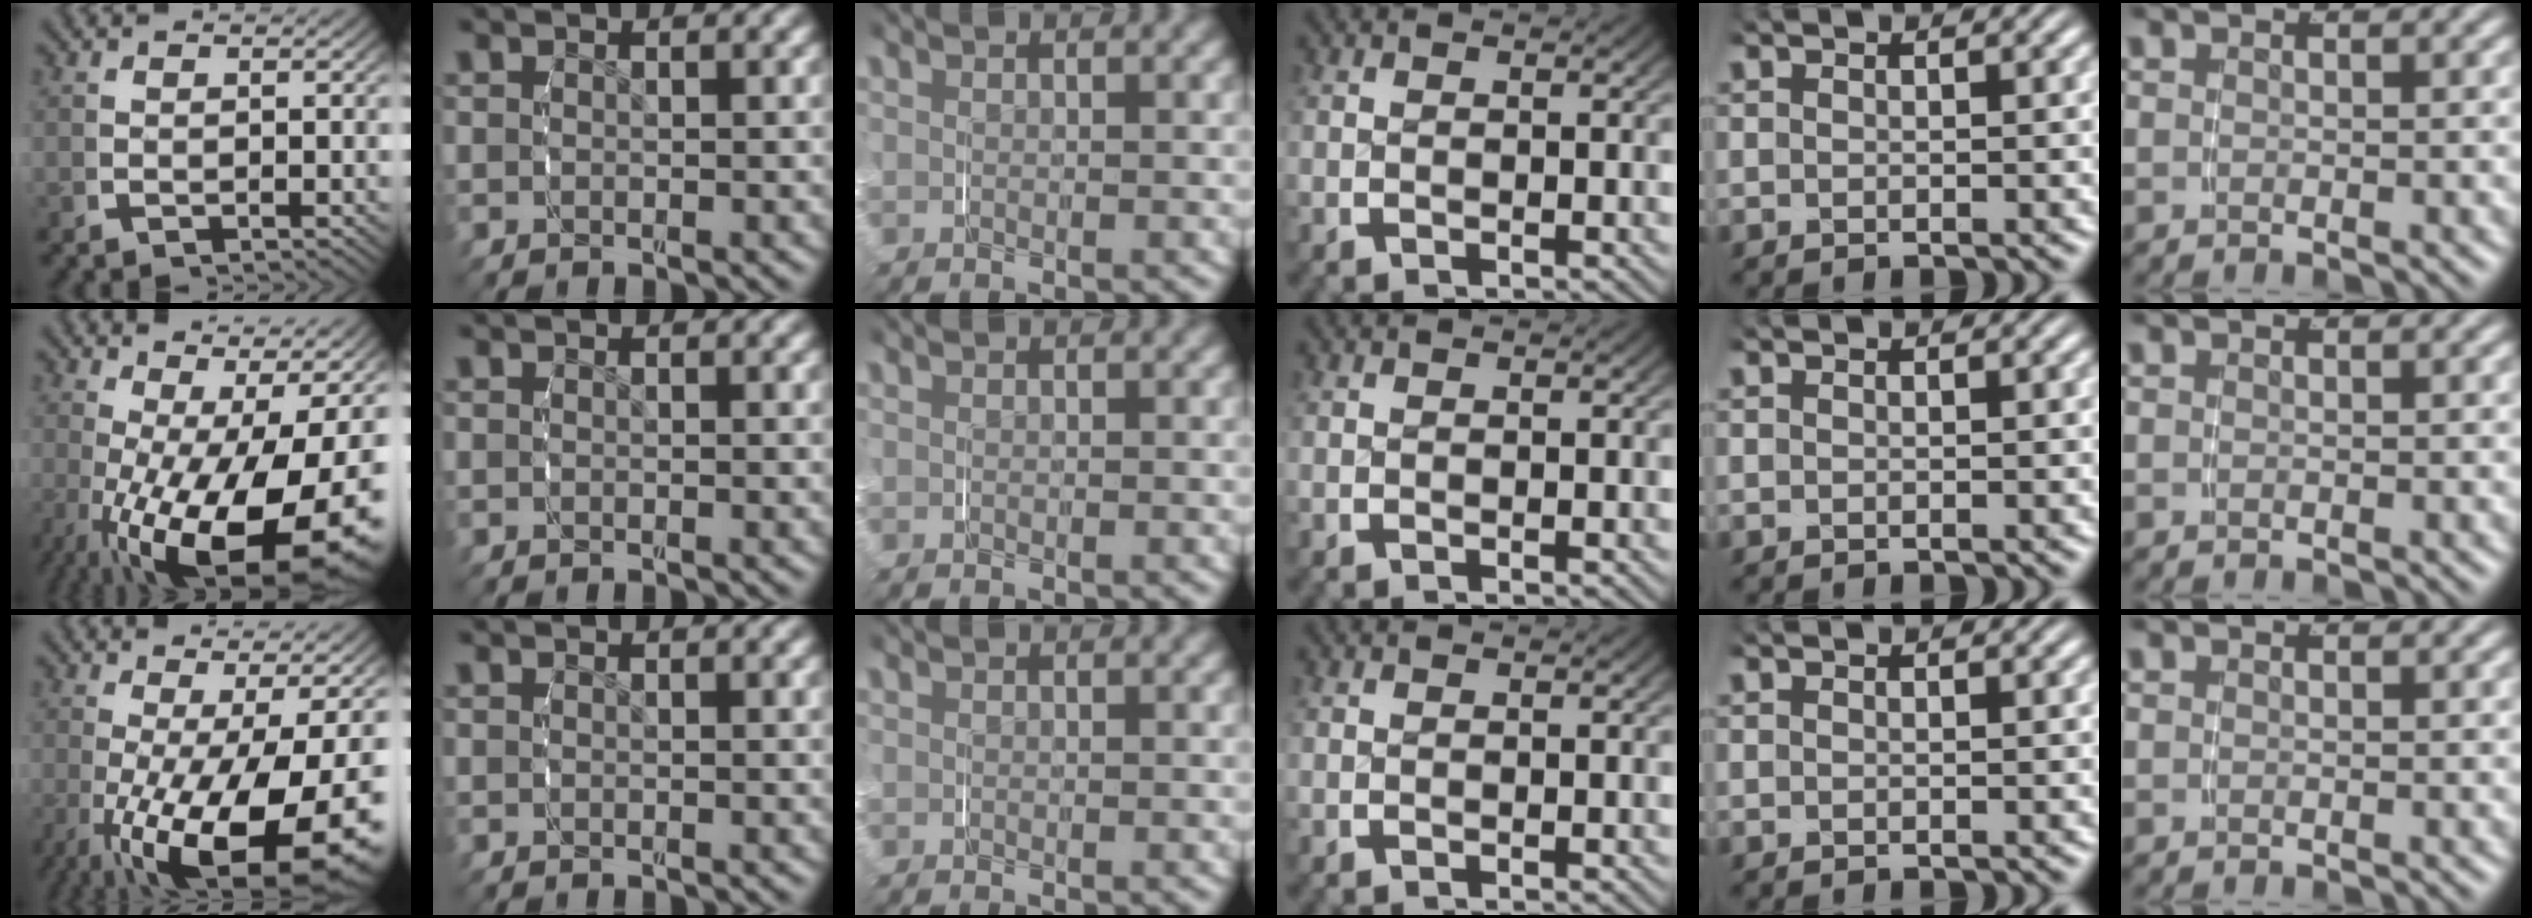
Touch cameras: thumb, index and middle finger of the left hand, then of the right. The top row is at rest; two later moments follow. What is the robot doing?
{"motion": "grasp_and_lifting", "object": "glasses case"}